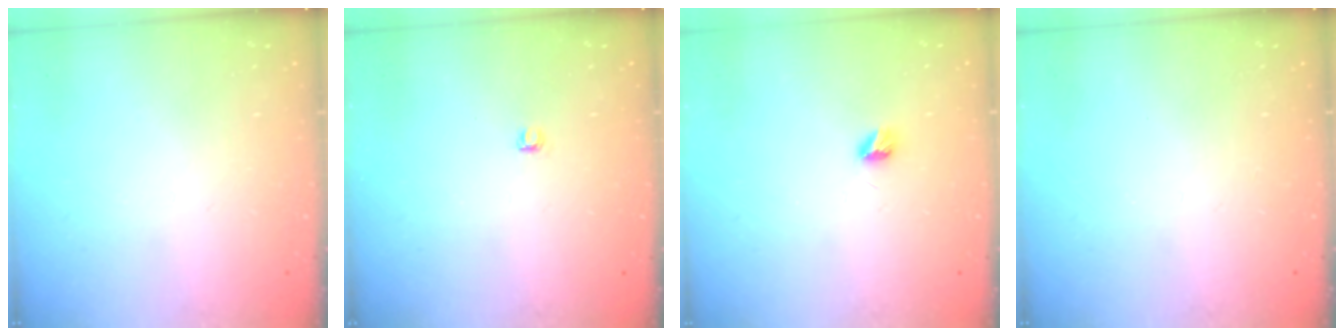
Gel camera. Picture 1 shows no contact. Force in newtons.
{"total": 2.8, "press": 2.8, "slide": 0.4}
{"total": 3.8, "press": 3.7, "slide": 0.5}
{"total": 0.0}